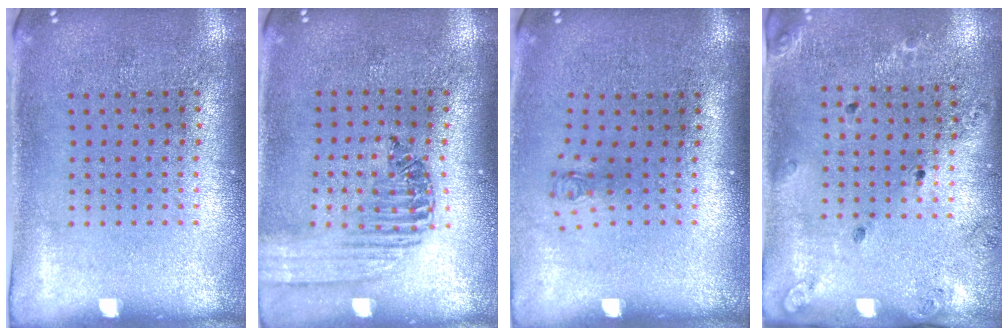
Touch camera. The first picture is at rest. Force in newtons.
{"total": 1.3, "press": 1.3, "slide": 0.4}
{"total": 0.7, "press": 0.3, "slide": 0.6}
{"total": 1.2, "press": 1.1, "slide": 0.5}